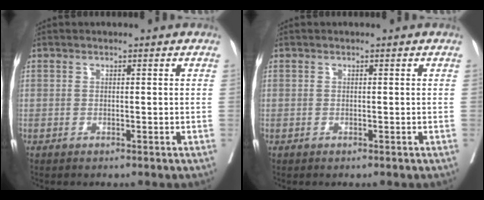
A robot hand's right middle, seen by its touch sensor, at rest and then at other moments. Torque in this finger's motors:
{"motor_torque": [1.11, -1.03, 0.02, -0.10]}